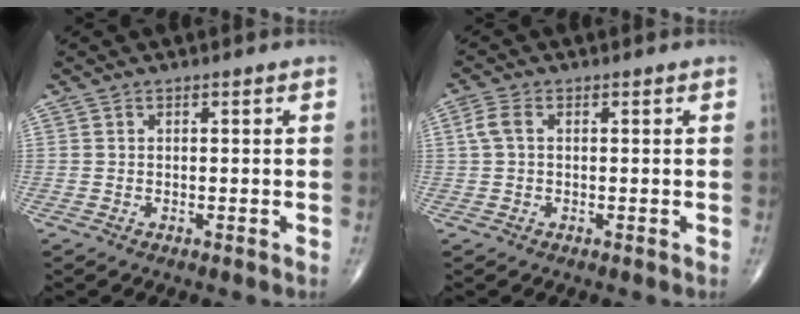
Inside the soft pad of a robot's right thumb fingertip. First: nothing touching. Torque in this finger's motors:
{"motor_torque": [-0.18, 0.17, 0.16, -0.08, 0.00]}